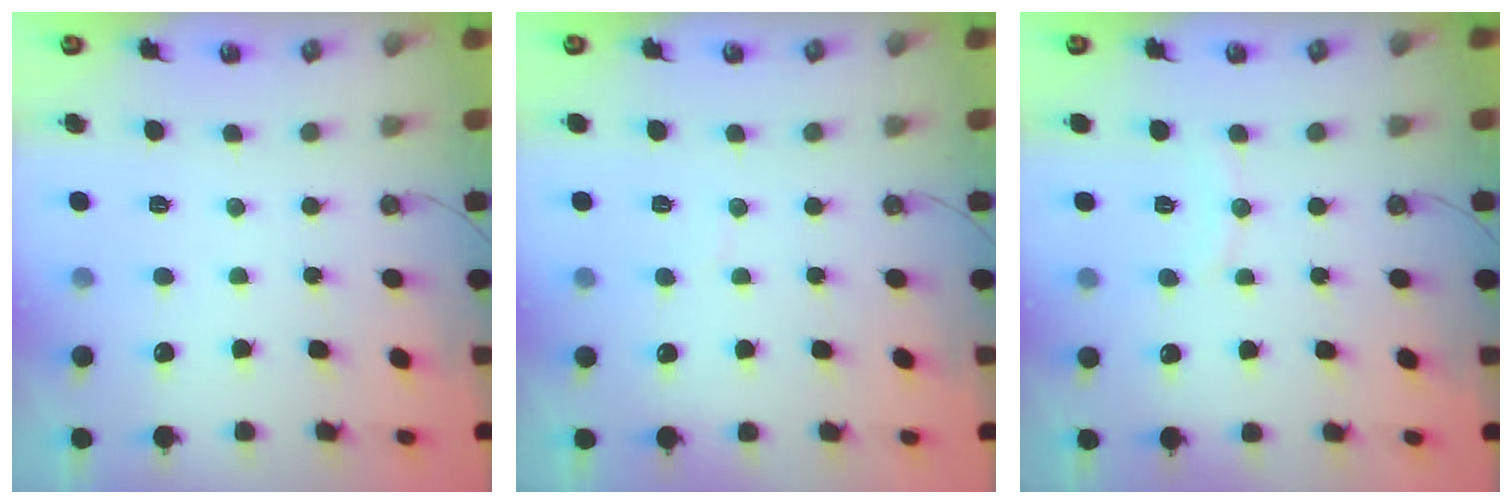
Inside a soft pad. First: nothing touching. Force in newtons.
{"total": 2.9, "press": 2.9, "slide": 0.2}
{"total": 3.8, "press": 3.8, "slide": 0.1}